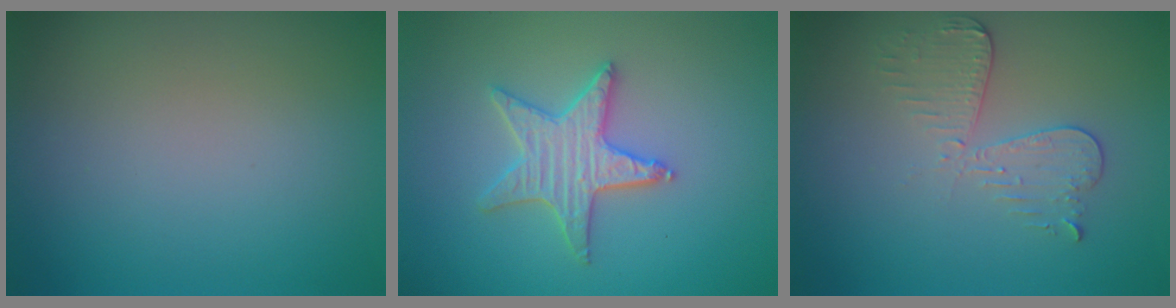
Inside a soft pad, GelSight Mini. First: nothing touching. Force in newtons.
{"total": 3.5, "press": 3.4, "slide": 0.9}
{"total": 3.0, "press": 2.7, "slide": 1.2}